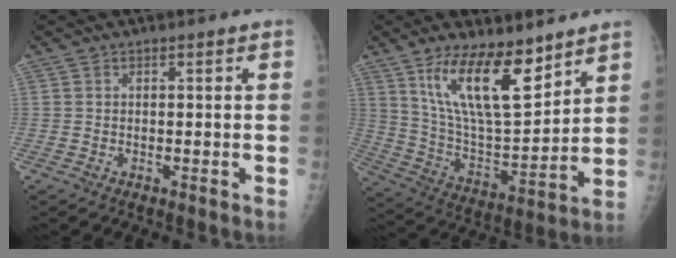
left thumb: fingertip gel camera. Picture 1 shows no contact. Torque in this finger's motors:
{"motor_torque": [0.32, 0.32, 1.58, -1.18, 0.19]}